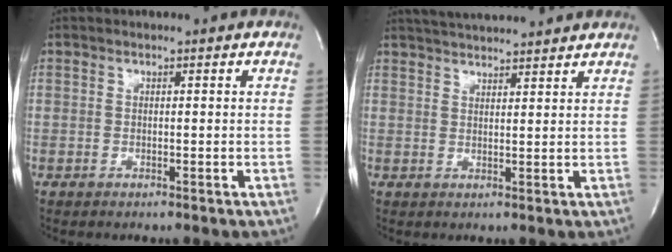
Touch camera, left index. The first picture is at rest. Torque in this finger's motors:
{"motor_torque": [0.01, -0.11, 0.24, 0.12]}